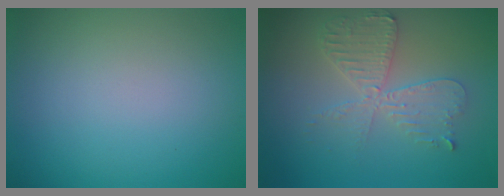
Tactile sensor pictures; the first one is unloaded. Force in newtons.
{"total": 4.1, "press": 3.6, "slide": 1.9}